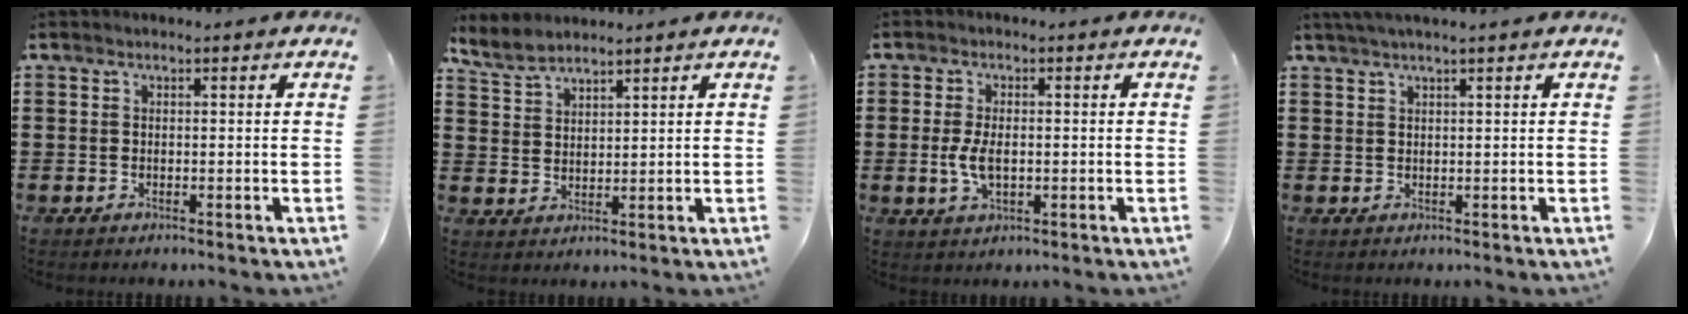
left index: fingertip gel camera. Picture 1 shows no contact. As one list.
[{"total": 3.6, "force": [3.3, 1.0, 0.9], "torque": [-0.029, -0.003, 0.063]}, {"total": 4.2, "force": [-0.5, 2.1, 3.7], "torque": [-0.090, -0.004, -0.015]}, {"total": 1.5, "force": [1.0, -0.2, 1.1], "torque": [-0.019, 0.000, 0.019]}]